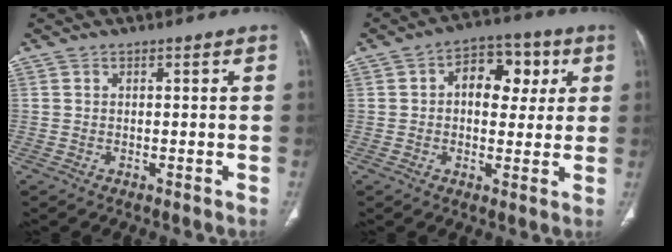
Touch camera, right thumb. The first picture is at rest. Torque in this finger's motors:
{"motor_torque": [-0.29, 0.52, 0.27, 0.12, 0.07]}